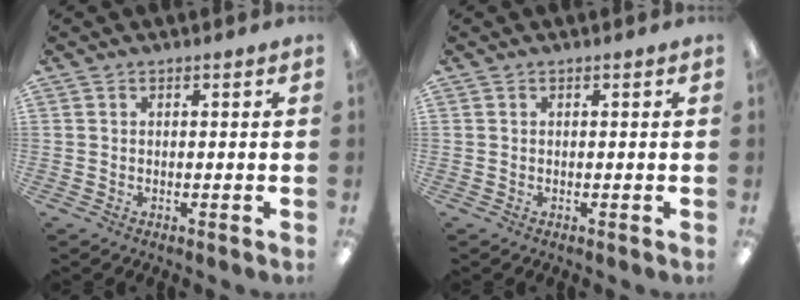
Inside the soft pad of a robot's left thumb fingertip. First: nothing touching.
{"total": 0.0}